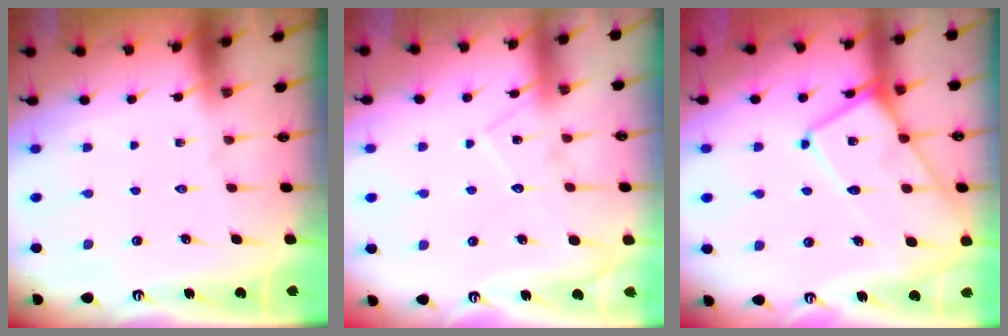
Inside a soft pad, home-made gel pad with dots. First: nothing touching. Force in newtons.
{"total": 10.2, "press": 10.2, "slide": 0.6}
{"total": 13.2, "press": 13.2, "slide": 1.3}